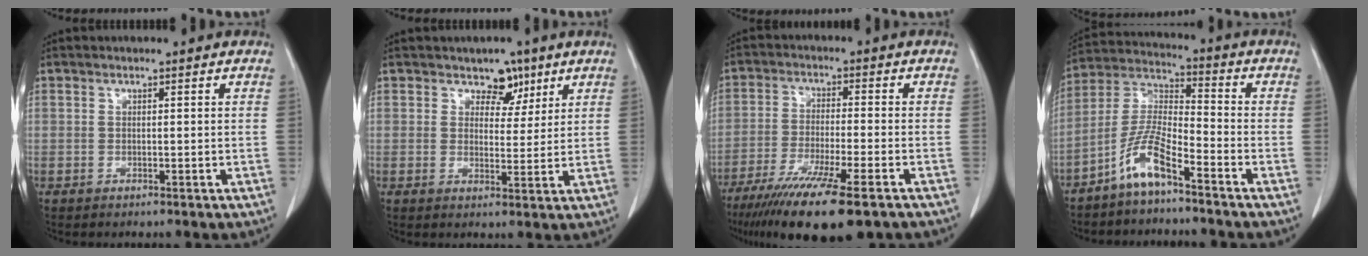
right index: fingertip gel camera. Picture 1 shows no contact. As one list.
[{"total": 4.1, "force": [2.7, 2.8, 1.4], "torque": [-0.007, -0.001, 0.041]}, {"total": 15.7, "force": [-11.1, 1.5, 11.1], "torque": [-0.183, -0.045, -0.181]}, {"total": 8.4, "force": [-5.7, 1.3, 6.1], "torque": [-0.137, 0.001, -0.119]}]